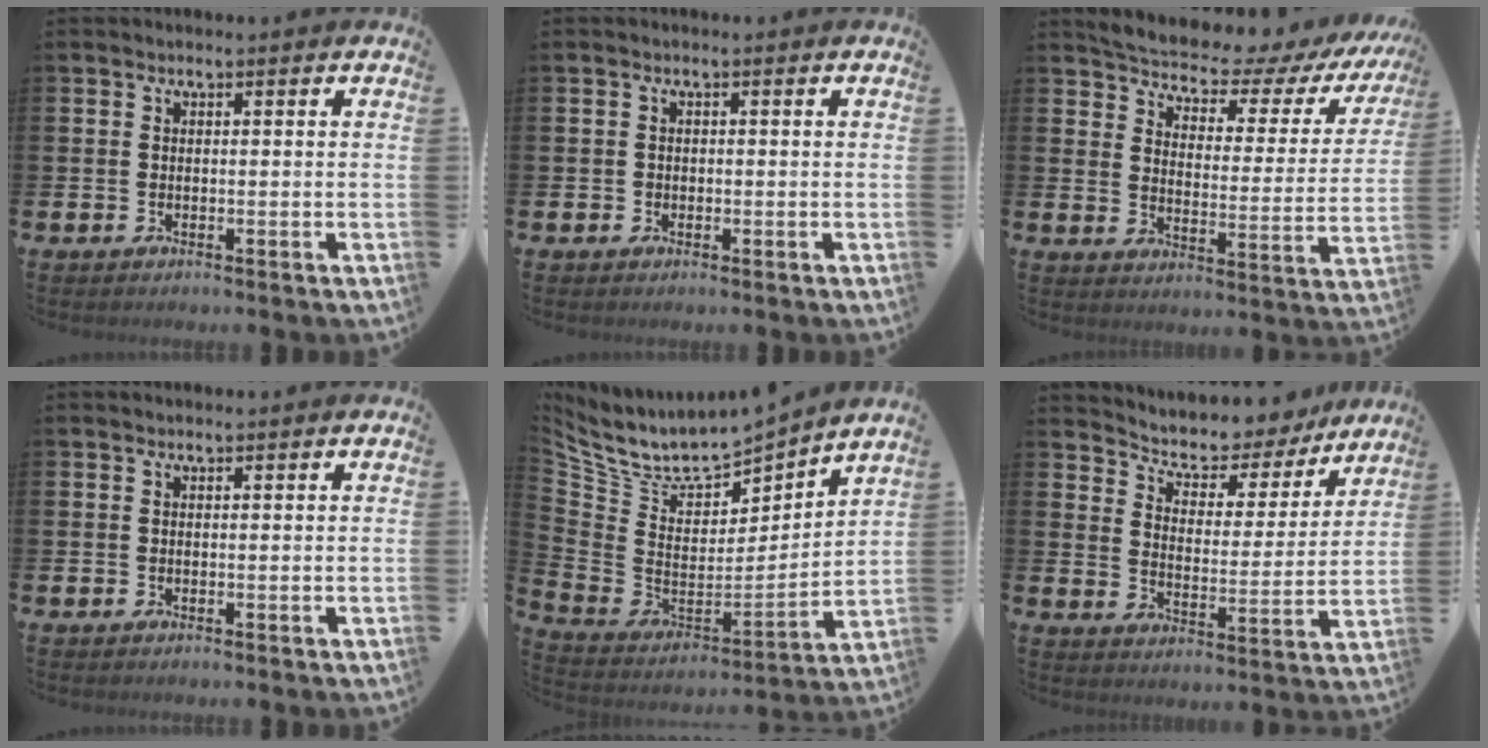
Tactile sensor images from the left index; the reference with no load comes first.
{"total": 0.6, "force": [0.0, 0.6, 0.1], "torque": [0.005, 0.003, -0.002]}
{"total": 5.7, "force": [5.3, 1.4, 1.6], "torque": [-0.050, -0.048, 0.084]}
{"total": 0.5, "force": [0.5, 0.0, 0.1], "torque": [0.006, -0.003, 0.009]}
{"total": 8.2, "force": [7.6, 2.4, 2.3], "torque": [-0.084, -0.062, 0.130]}
{"total": 6.4, "force": [6.0, 2.3, 0.8], "torque": [-0.039, -0.052, 0.098]}